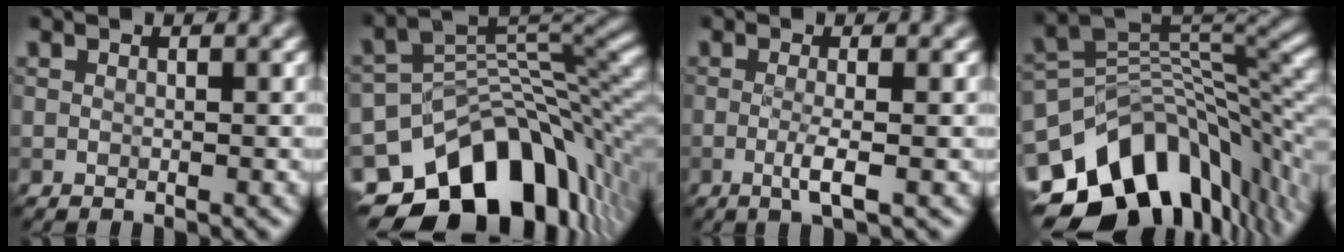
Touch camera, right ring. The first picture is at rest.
{"total": 13.6, "force": [-7.0, 8.2, 8.2], "torque": [-0.136, 0.001, -0.111]}
{"total": 2.5, "force": [-0.5, 0.5, 2.4], "torque": [-0.044, -0.005, -0.015]}
{"total": 13.6, "force": [-5.6, 8.5, 9.0], "torque": [-0.168, 0.000, -0.088]}